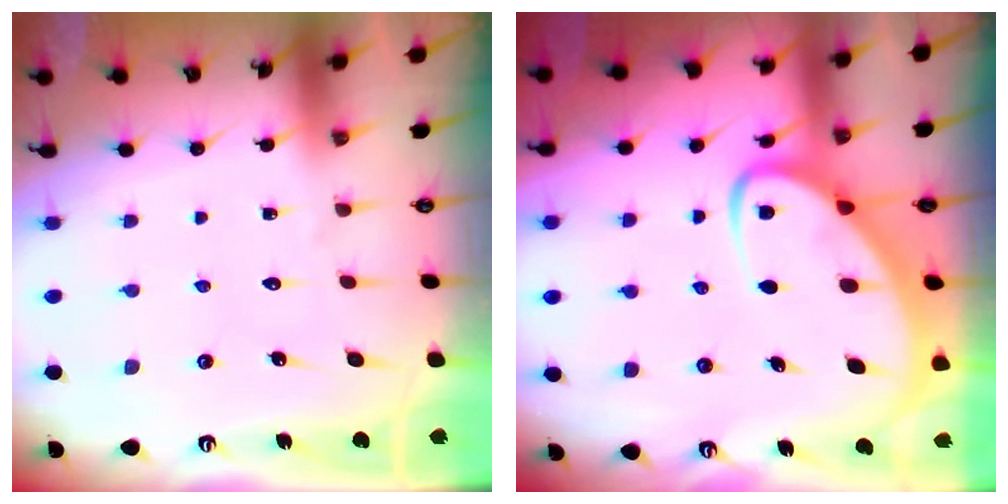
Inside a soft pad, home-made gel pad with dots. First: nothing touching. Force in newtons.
{"total": 6.4, "press": 6.3, "slide": 0.8}